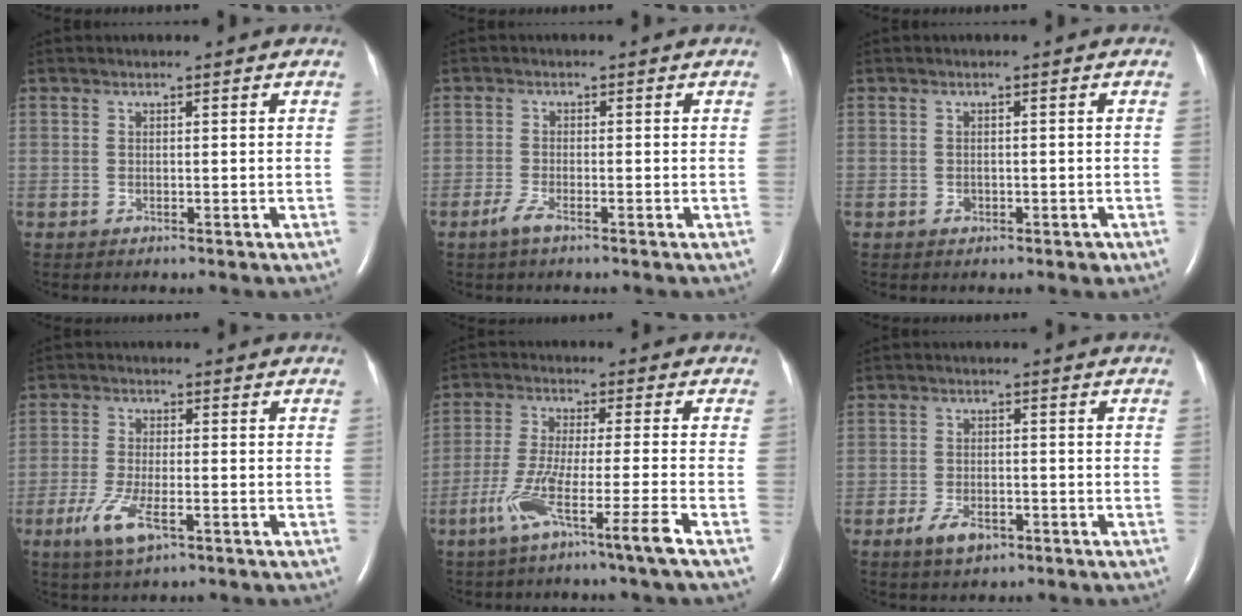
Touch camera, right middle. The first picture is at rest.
{"total": 2.0, "force": [-1.5, 0.2, 1.4], "torque": [-0.037, -0.004, -0.033]}
{"total": 1.4, "force": [-0.6, 1.0, 0.7], "torque": [-0.010, 0.002, -0.003]}
{"total": 6.4, "force": [-3.1, 1.5, 5.4], "torque": [-0.120, -0.015, -0.053]}
{"total": 8.9, "force": [-5.1, -1.5, 7.2], "torque": [-0.135, -0.023, -0.100]}
{"total": 4.2, "force": [-2.5, 2.1, 2.7], "torque": [-0.053, 0.000, -0.040]}